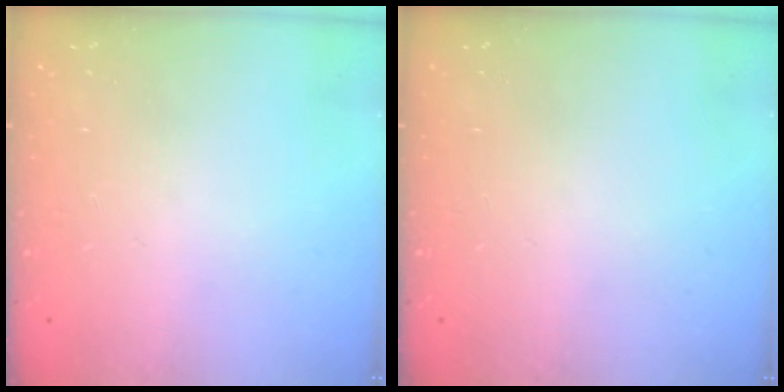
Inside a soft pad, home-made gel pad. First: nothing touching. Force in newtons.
{"total": 0.0}